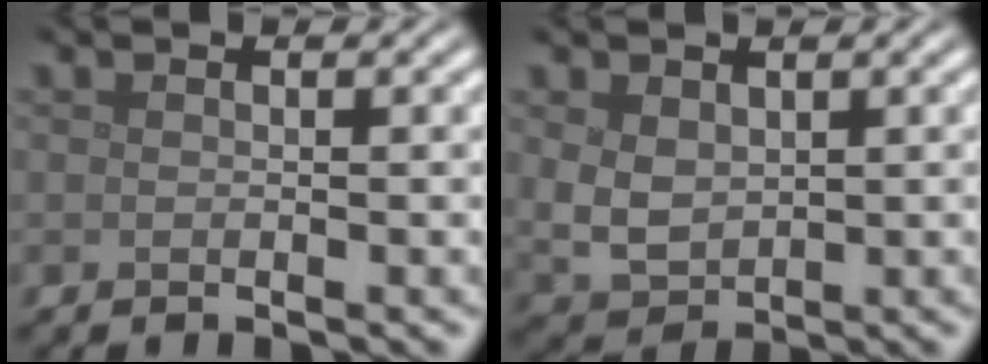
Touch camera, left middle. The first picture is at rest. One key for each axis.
{"total": 3.4, "fx": 0.6, "fy": 2.5, "fz": 2.2, "tx": -0.054, "ty": -0.005, "tz": 0.018}